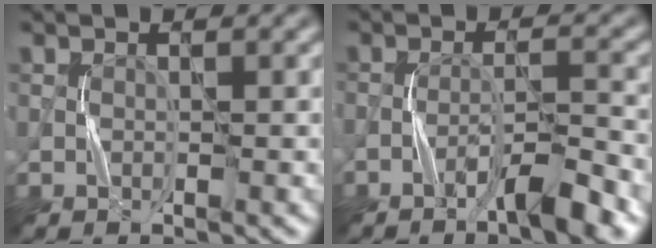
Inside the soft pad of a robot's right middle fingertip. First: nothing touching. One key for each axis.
{"total": 4.3, "fx": -3.0, "fy": 0.4, "fz": 3.1, "tx": -0.050, "ty": 0.008, "tz": -0.056}